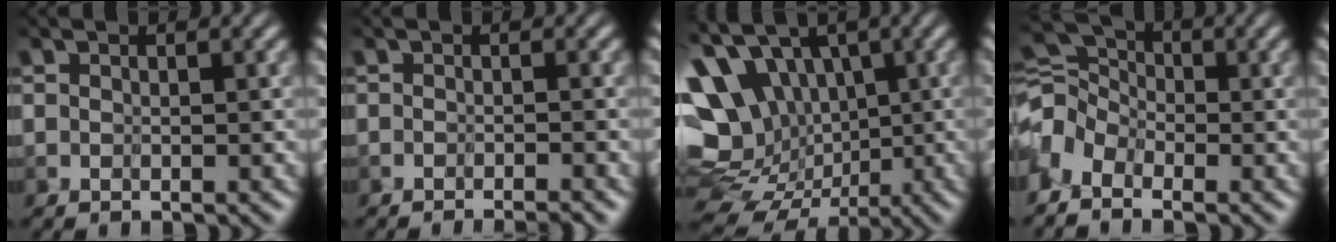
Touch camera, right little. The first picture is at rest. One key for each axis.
{"total": 2.4, "fx": -2.2, "fy": -0.2, "fz": 0.8, "tx": -0.002, "ty": -0.006, "tz": -0.033}
{"total": 12.7, "fx": -0.7, "fy": 9.7, "fz": 8.2, "tx": -0.154, "ty": 0.008, "tz": -0.009}
{"total": 3.6, "fx": -3.3, "fy": 1.2, "fz": 0.9, "tx": -0.033, "ty": 0.011, "tz": -0.084}